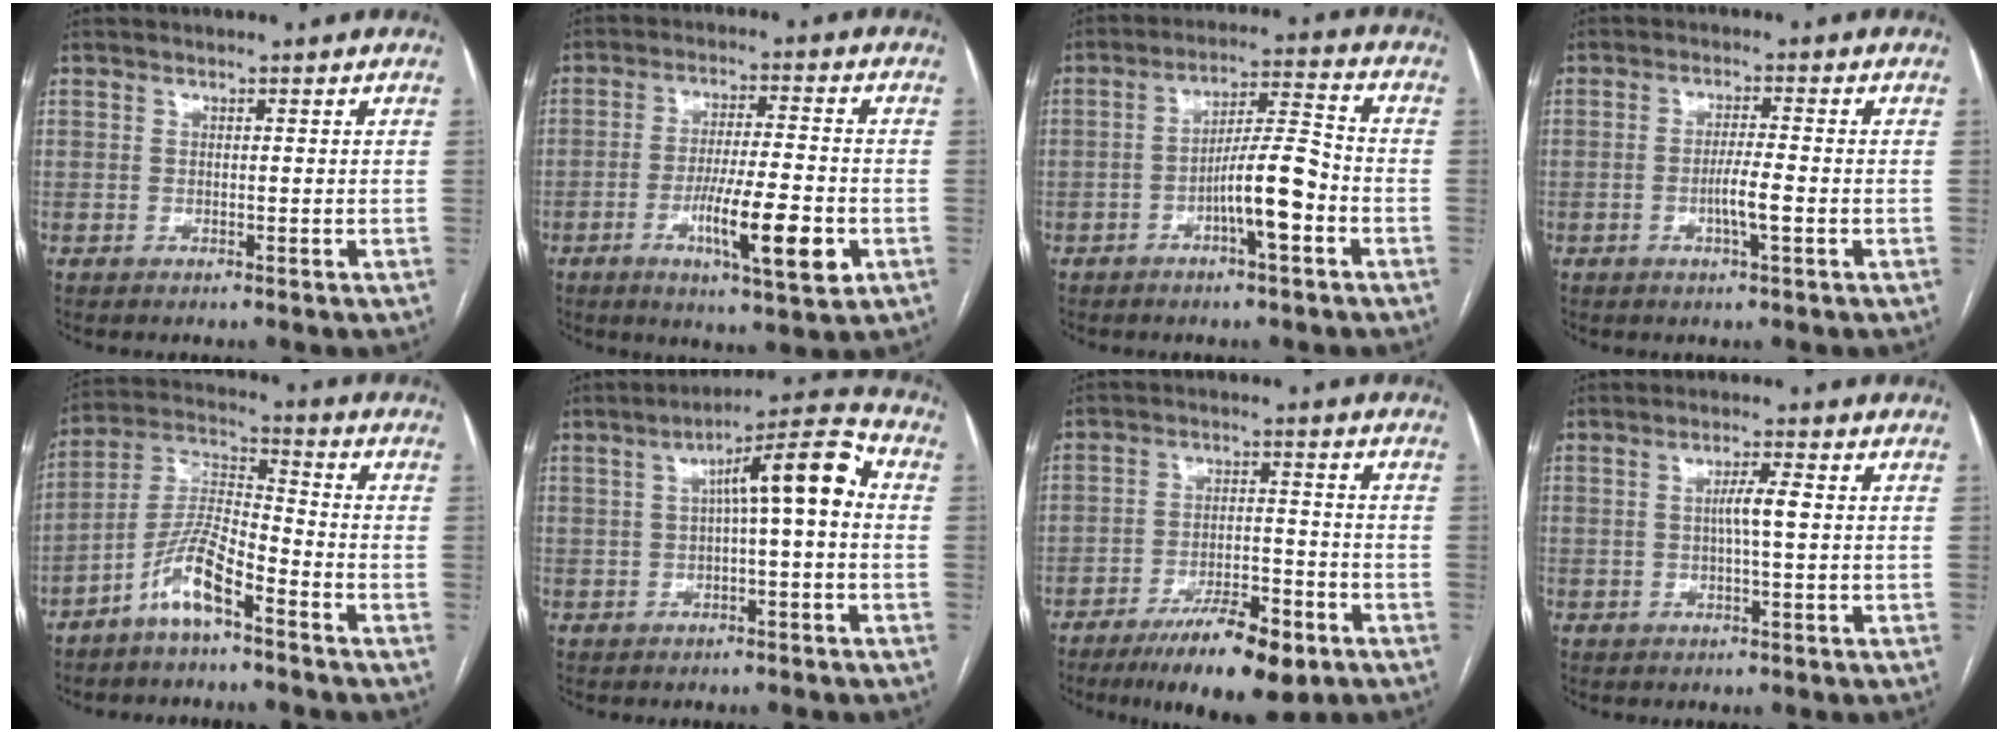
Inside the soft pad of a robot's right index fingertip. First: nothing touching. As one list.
[{"total": 11.6, "force": [-4.0, 1.3, 10.8], "torque": [-0.186, -0.013, -0.064]}, {"total": 8.7, "force": [-3.3, 0.7, 8.1], "torque": [-0.145, 0.014, -0.054]}, {"total": 4.1, "force": [-1.3, -0.1, 3.9], "torque": [-0.074, -0.004, -0.024]}, {"total": 9.0, "force": [-5.6, 1.7, 6.8], "torque": [-0.150, 0.005, -0.114]}, {"total": 9.3, "force": [0.9, 1.2, 9.2], "torque": [-0.138, 0.033, 0.011]}, {"total": 11.7, "force": [-7.4, 3.0, 8.5], "torque": [-0.136, -0.006, -0.115]}, {"total": 3.2, "force": [0.1, -0.1, 3.2], "torque": [-0.059, 0.002, 0.001]}]